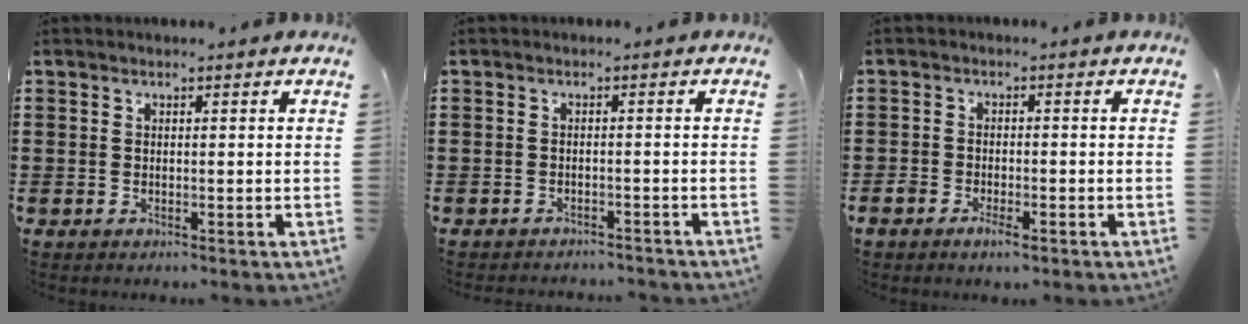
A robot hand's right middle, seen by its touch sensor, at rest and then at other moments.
{"total": 1.4, "force": [-1.4, 0.1, 0.0], "torque": [-0.004, 0.003, -0.030]}
{"total": 2.5, "force": [-1.7, 1.1, 1.5], "torque": [-0.034, 0.002, -0.035]}